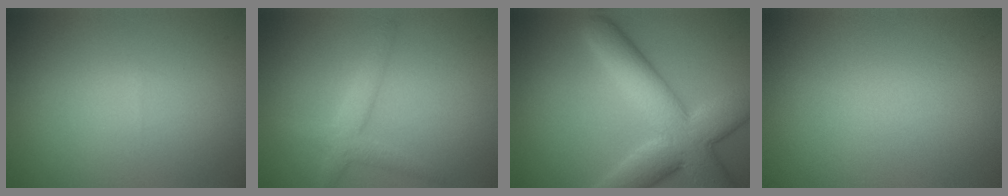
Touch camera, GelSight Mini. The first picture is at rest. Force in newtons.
{"total": 2.6, "press": 2.6, "slide": 0.2}
{"total": 9.4, "press": 9.3, "slide": 0.6}
{"total": 0.0}